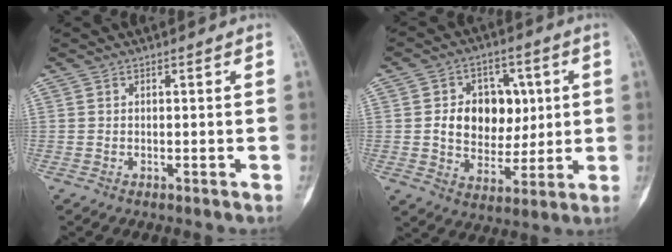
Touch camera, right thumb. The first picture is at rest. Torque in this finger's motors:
{"motor_torque": [1.24, 1.58, 0.36, -0.16, 0.04]}